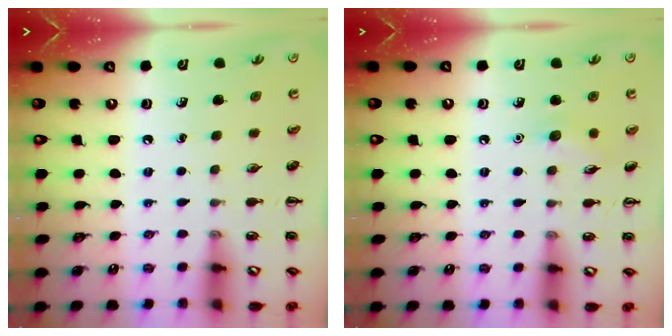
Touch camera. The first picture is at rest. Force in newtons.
{"total": 5.8, "press": 5.6, "slide": 1.7}